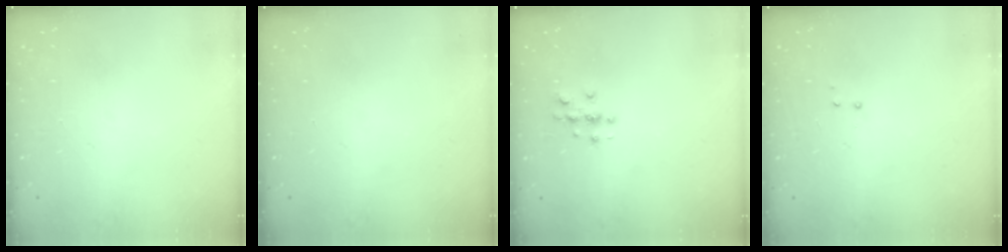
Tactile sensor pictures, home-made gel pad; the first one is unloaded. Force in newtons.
{"total": 0.0}
{"total": 2.7, "press": 2.7, "slide": 0.3}
{"total": 2.9, "press": 2.8, "slide": 0.6}